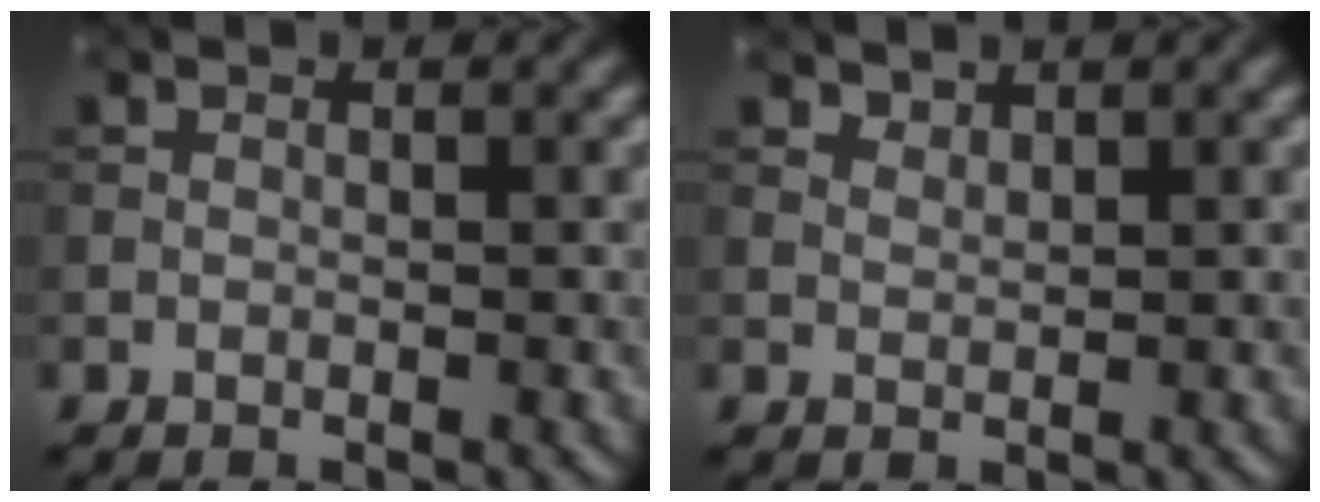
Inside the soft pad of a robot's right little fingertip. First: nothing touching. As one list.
[{"total": 1.2, "force": [1.2, 0.2, 0.2], "torque": [-0.008, 0.000, 0.026]}]